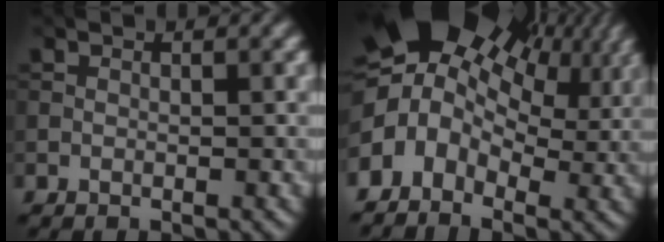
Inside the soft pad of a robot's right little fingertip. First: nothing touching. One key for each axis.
{"total": 16.0, "fx": 3.3, "fy": 11.3, "fz": 10.8, "tx": -0.202, "ty": 0.012, "tz": 0.051}